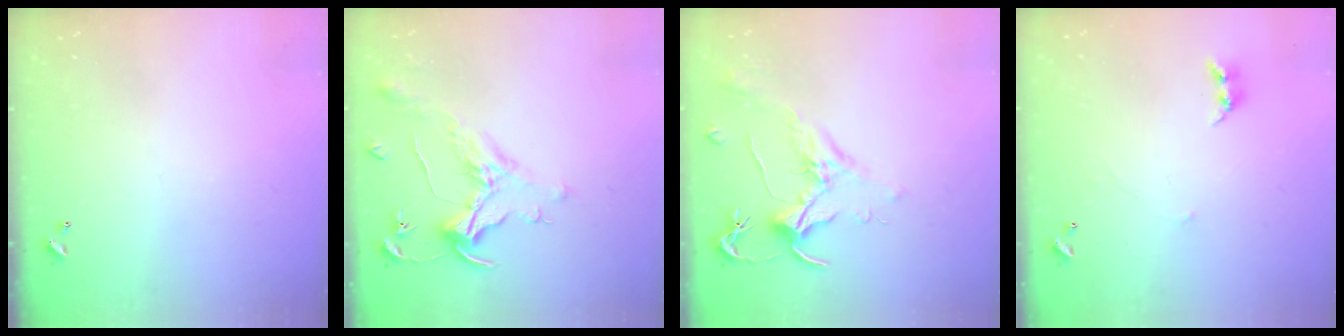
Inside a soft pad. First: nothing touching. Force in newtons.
{"total": 1.6, "press": 1.4, "slide": 0.7}
{"total": 1.8, "press": 1.7, "slide": 0.6}
{"total": 2.7, "press": 2.7, "slide": 0.3}